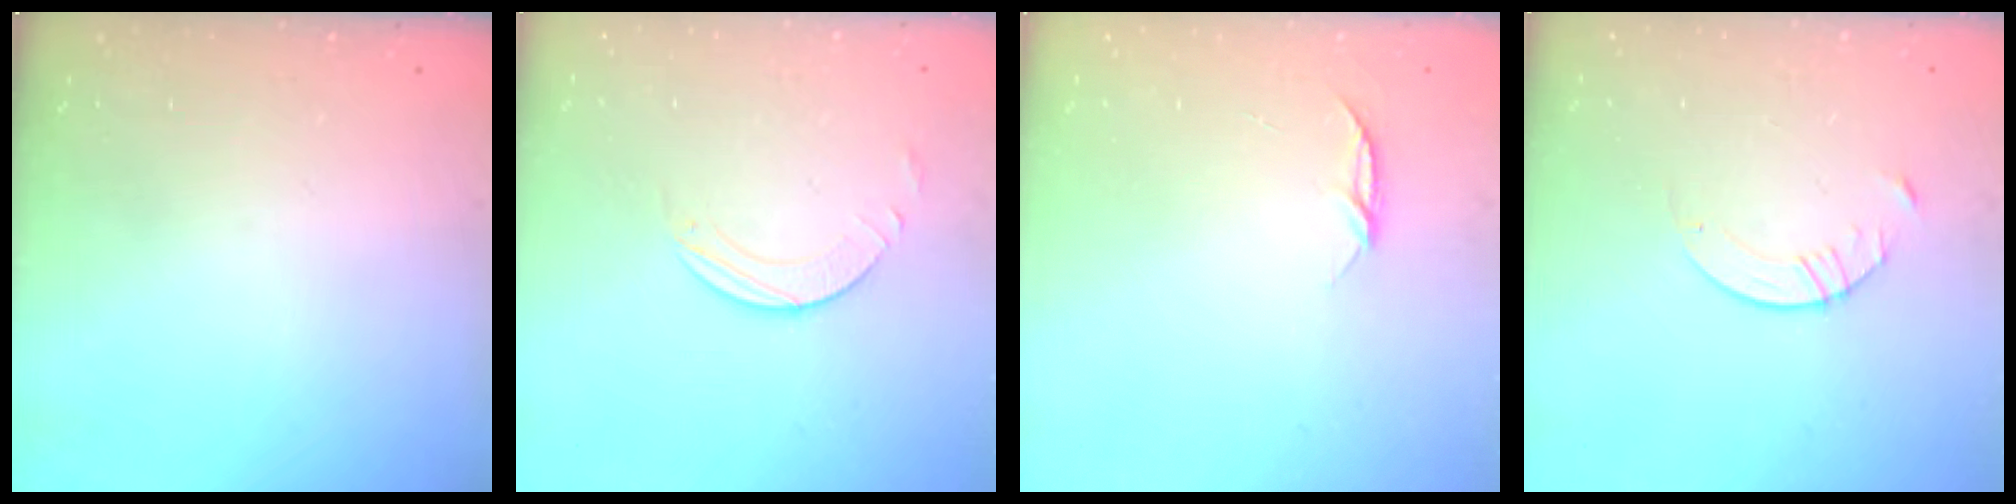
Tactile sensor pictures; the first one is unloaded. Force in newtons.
{"total": 2.8, "press": 2.8, "slide": 0.2}
{"total": 4.4, "press": 4.4, "slide": 0.4}
{"total": 4.1, "press": 4.1, "slide": 0.4}